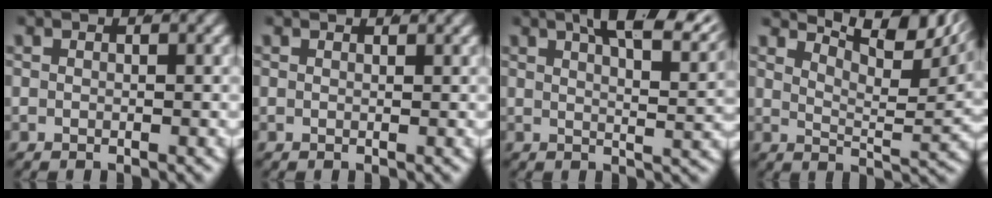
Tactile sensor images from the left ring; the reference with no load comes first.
{"total": 0.7, "force": [0.7, -0.2, 0.1], "torque": [0.006, -0.003, 0.011]}
{"total": 7.1, "force": [5.2, 1.1, 4.8], "torque": [-0.062, 0.009, 0.076]}
{"total": 8.5, "force": [6.3, 1.7, 5.5], "torque": [-0.060, 0.009, 0.092]}